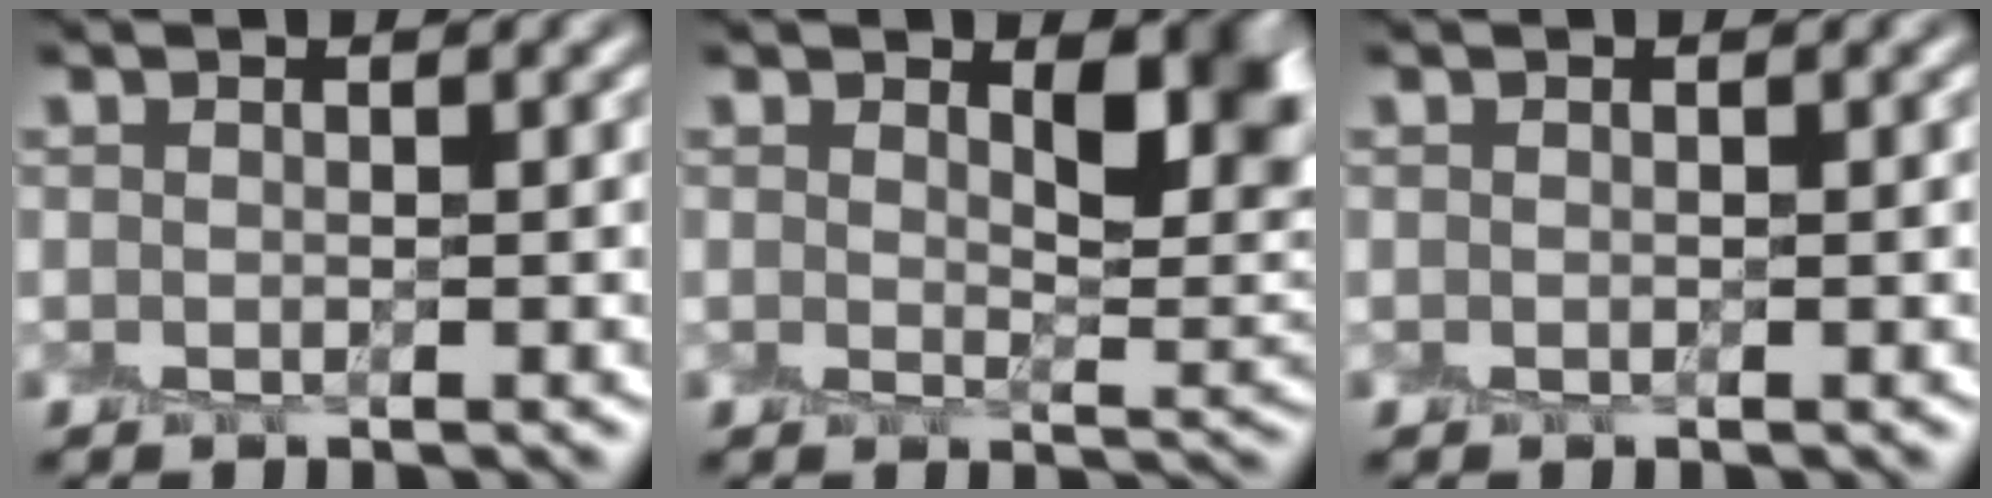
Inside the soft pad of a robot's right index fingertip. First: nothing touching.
{"total": 4.5, "force": [1.8, 2.0, 3.5], "torque": [-0.047, -0.008, 0.026]}
{"total": 0.0}